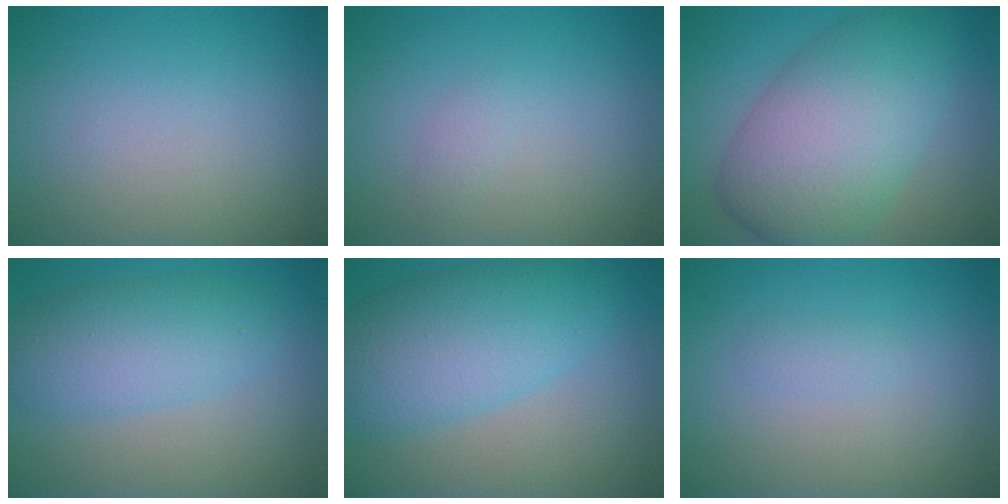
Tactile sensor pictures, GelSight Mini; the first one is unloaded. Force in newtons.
{"total": 0.7, "press": 0.7, "slide": 0.0}
{"total": 9.8, "press": 9.8, "slide": 0.1}
{"total": 5.1, "press": 5.1, "slide": 0.1}
{"total": 7.2, "press": 7.2, "slide": 0.3}
{"total": 0.8, "press": 0.8, "slide": 0.0}